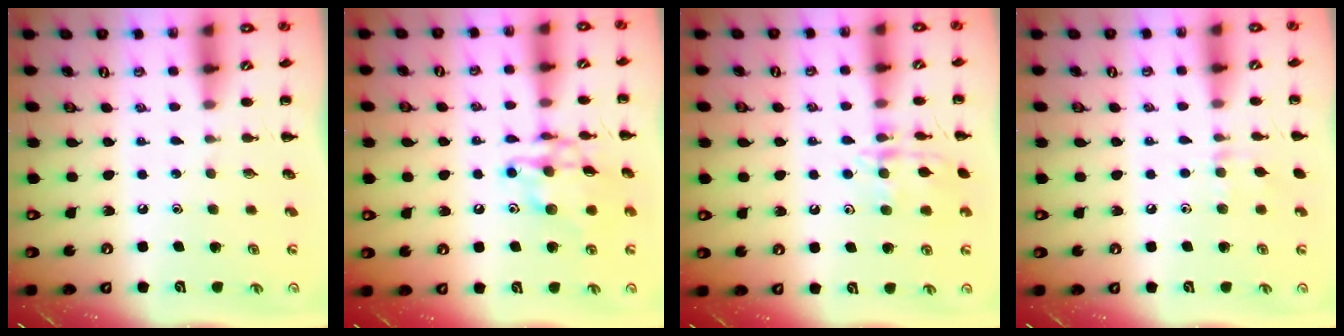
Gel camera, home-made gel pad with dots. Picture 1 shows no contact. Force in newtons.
{"total": 13.7, "press": 13.7, "slide": 1.1}
{"total": 13.2, "press": 13.1, "slide": 0.7}
{"total": 6.3, "press": 6.0, "slide": 1.8}